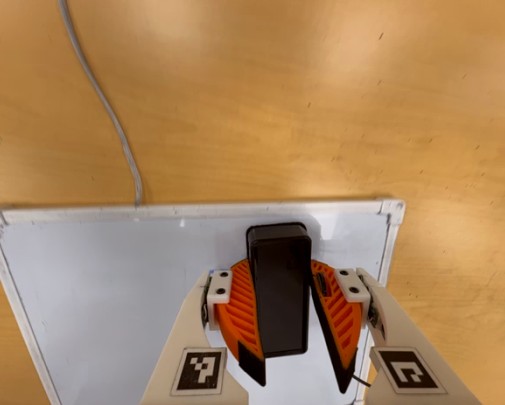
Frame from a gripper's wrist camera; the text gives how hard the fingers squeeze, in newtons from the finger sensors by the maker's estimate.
{"total": 11.4, "left": 12.7, "right": 10.1}